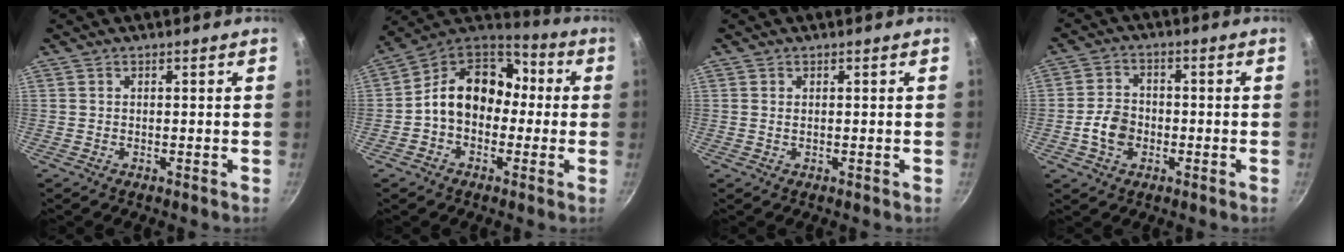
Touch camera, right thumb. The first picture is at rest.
{"total": 15.0, "force": [-0.5, 11.6, 9.5], "torque": [-0.110, 0.049, -0.031]}
{"total": 0.6, "force": [0.1, 0.3, 0.5], "torque": [-0.009, 0.000, 0.002]}
{"total": 6.5, "force": [-1.8, 4.9, 3.8], "torque": [-0.055, 0.022, -0.039]}